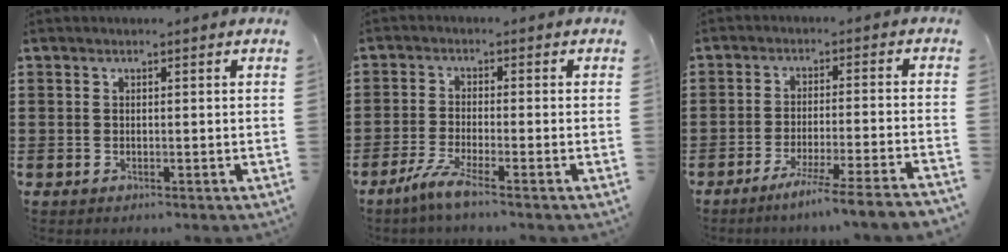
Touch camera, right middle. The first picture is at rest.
{"total": 4.3, "force": [-3.1, 0.0, 3.0], "torque": [-0.068, -0.013, -0.061]}
{"total": 6.0, "force": [-5.3, -1.2, 2.7], "torque": [-0.038, -0.020, -0.098]}